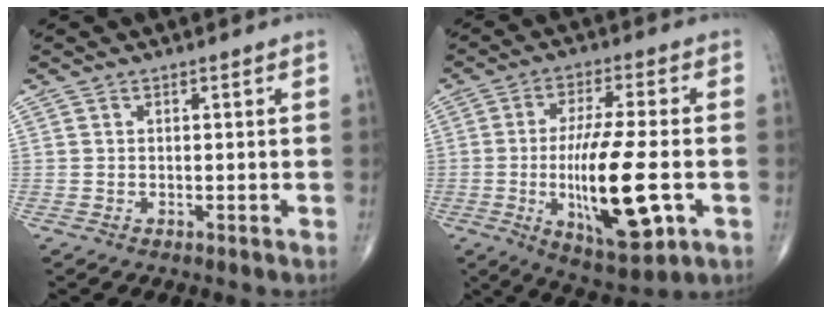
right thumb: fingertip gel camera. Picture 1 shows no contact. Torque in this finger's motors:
{"motor_torque": [1.69, 3.32, 2.00, -0.08, 0.24]}